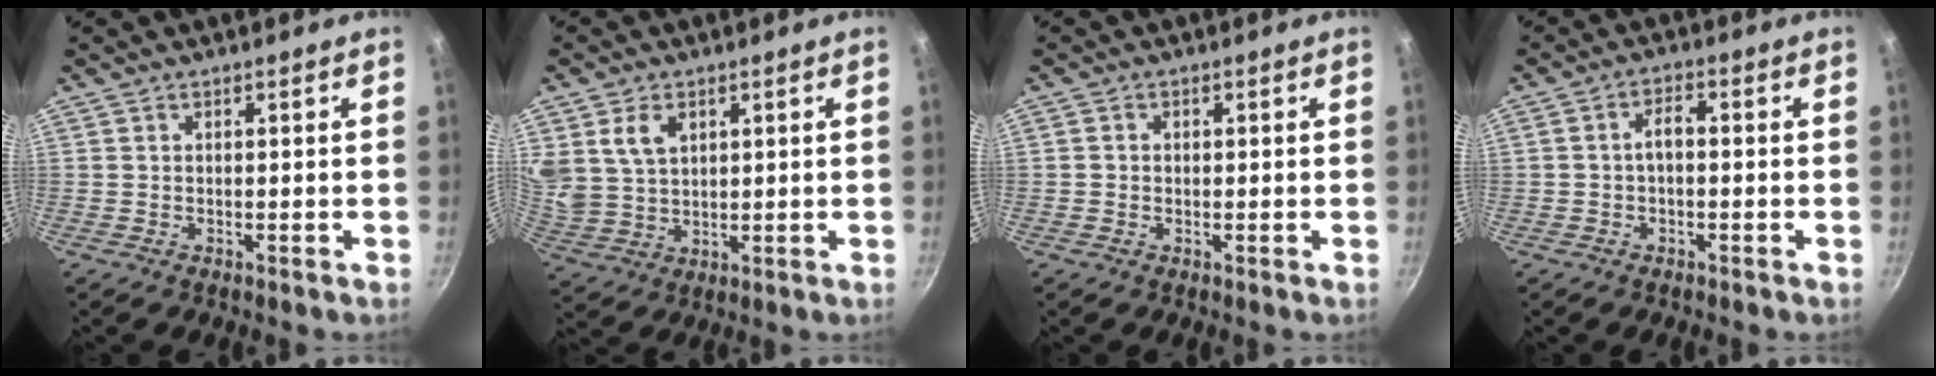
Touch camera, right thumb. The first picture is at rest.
{"total": 7.7, "force": [3.1, 5.4, 4.6], "torque": [-0.072, -0.014, 0.070]}
{"total": 1.0, "force": [-0.1, 0.9, 0.4], "torque": [-0.004, 0.003, -0.003]}
{"total": 4.2, "force": [-0.7, 1.9, 3.7], "torque": [-0.065, 0.028, -0.015]}